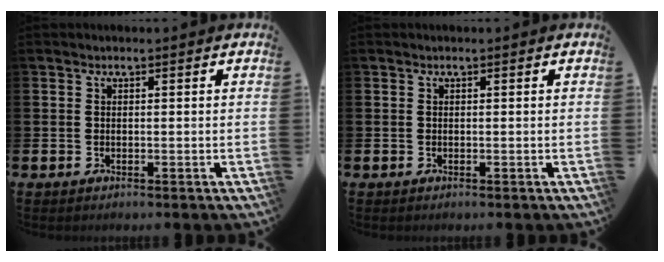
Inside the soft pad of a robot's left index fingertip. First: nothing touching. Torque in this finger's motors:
{"motor_torque": [-0.01, 0.01, 0.00, -0.01]}